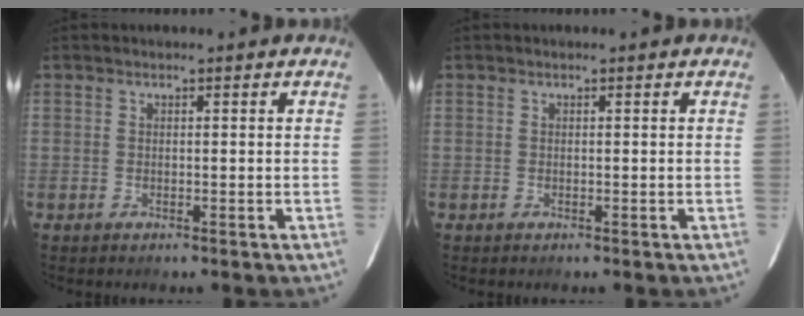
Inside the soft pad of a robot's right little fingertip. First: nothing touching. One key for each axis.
{"total": 0.0}